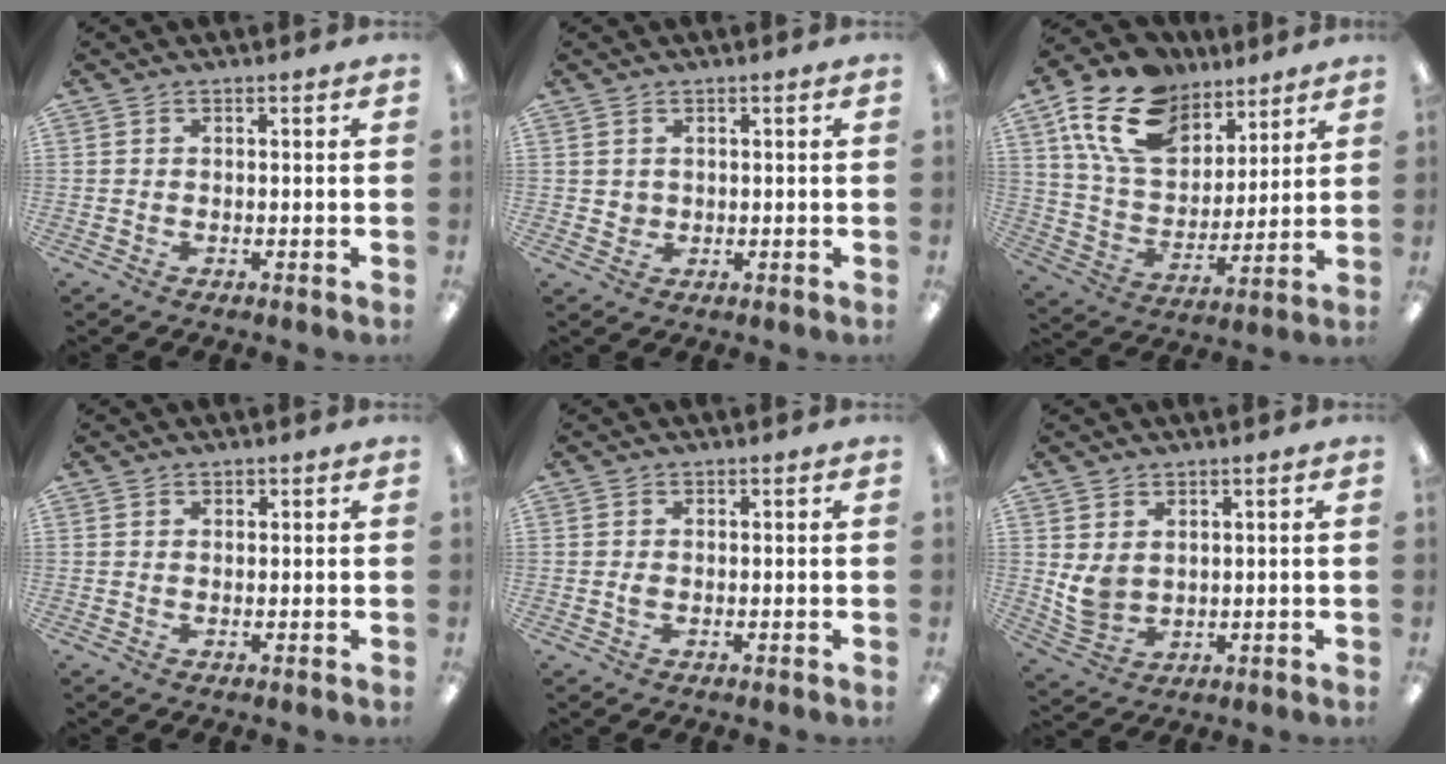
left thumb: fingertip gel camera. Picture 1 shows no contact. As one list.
[{"total": 1.9, "force": [0.8, 1.7, 0.2], "torque": [0.002, -0.001, 0.013]}, {"total": 18.6, "force": [11.3, 11.3, 9.7], "torque": [-0.183, -0.041, 0.212]}, {"total": 0.8, "force": [0.7, 0.5, 0.0], "torque": [-0.001, 0.000, 0.013]}, {"total": 1.0, "force": [0.0, 0.7, 0.7], "torque": [-0.014, 0.002, -0.002]}, {"total": 5.7, "force": [2.3, 4.3, 3.0], "torque": [-0.067, -0.010, 0.045]}]